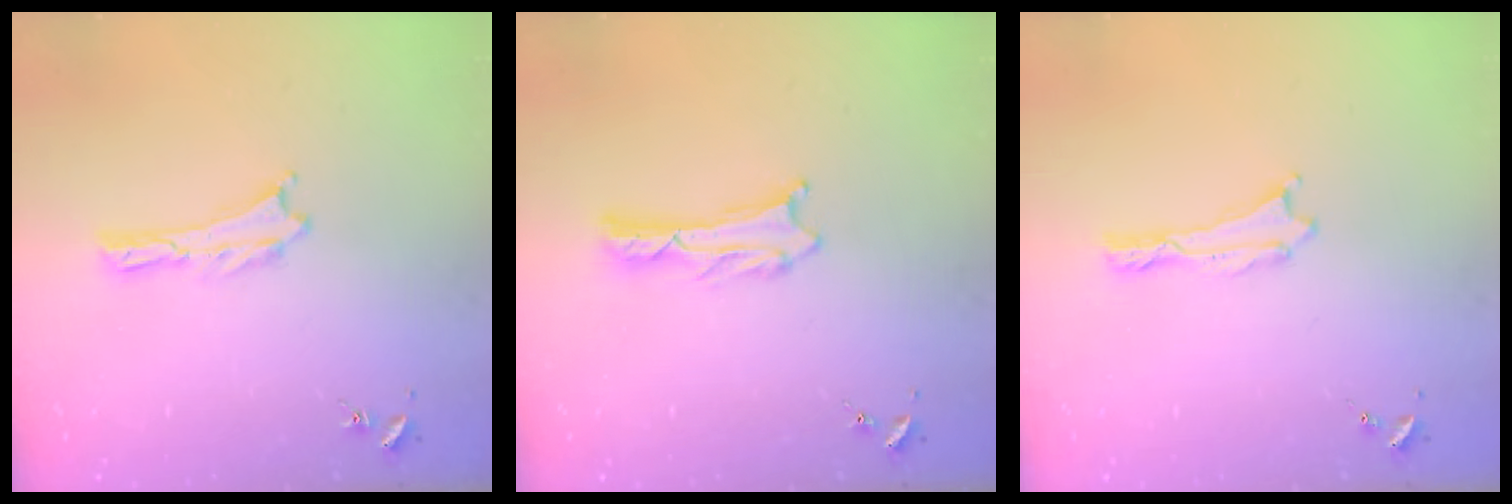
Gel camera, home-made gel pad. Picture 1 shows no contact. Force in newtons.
{"total": 1.1, "press": 1.1, "slide": 0.2}
{"total": 0.0}